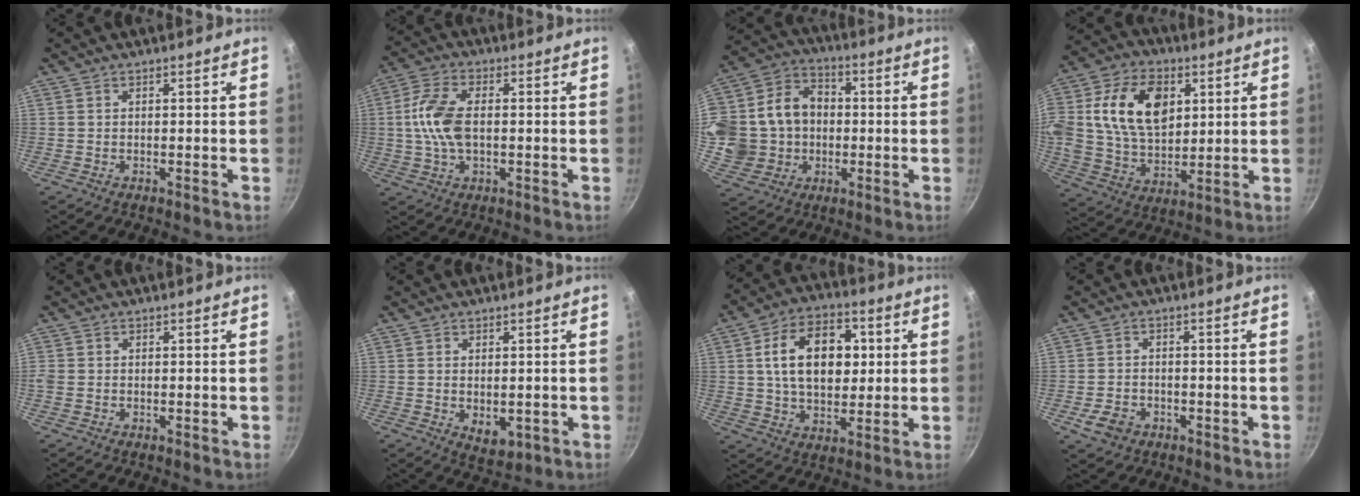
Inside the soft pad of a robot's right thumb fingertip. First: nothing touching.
{"total": 9.7, "force": [0.1, 5.3, 8.1], "torque": [-0.160, 0.017, -0.006]}
{"total": 21.7, "force": [-0.1, 18.4, 11.5], "torque": [-0.239, 0.040, 0.007]}
{"total": 18.8, "force": [4.7, 12.7, 13.0], "torque": [-0.215, -0.002, 0.082]}
{"total": 1.3, "force": [-0.3, 1.1, 0.6], "torque": [-0.012, 0.001, -0.008]}
{"total": 4.9, "force": [-0.7, 3.1, 3.7], "torque": [-0.049, -0.011, 0.000]}
{"total": 16.0, "force": [2.8, 10.5, 11.7], "torque": [-0.157, 0.009, 0.040]}
{"total": 4.7, "force": [-2.2, 3.6, 2.2], "torque": [-0.040, 0.017, -0.034]}